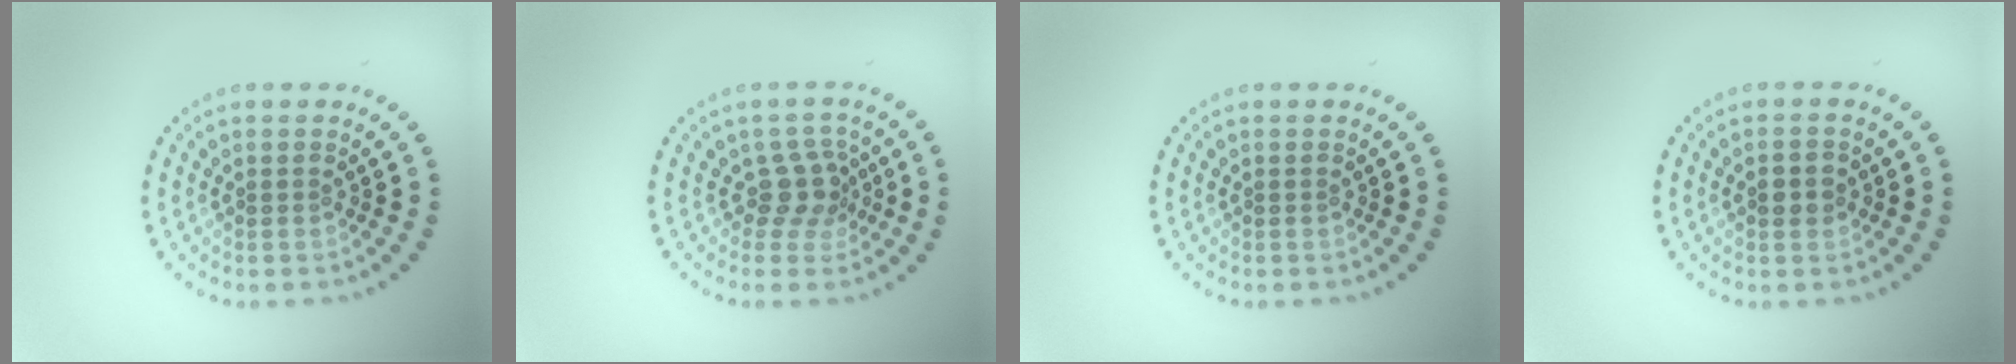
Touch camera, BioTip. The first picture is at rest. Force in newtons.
{"total": 2.7, "press": 2.0, "slide": 1.8}
{"total": 0.0}
{"total": 1.3, "press": 1.3, "slide": 0.1}